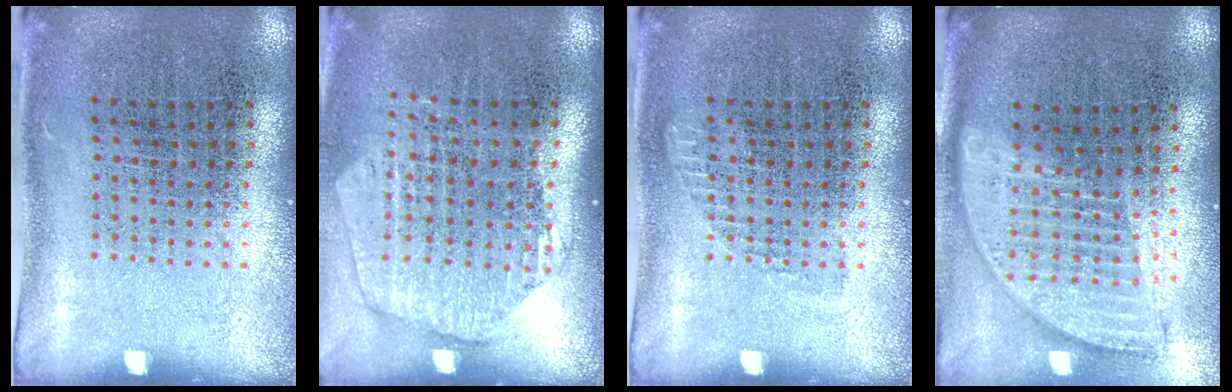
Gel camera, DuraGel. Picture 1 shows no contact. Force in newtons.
{"total": 1.6, "press": 1.4, "slide": 0.7}
{"total": 0.5, "press": 0.5, "slide": 0.2}
{"total": 1.8, "press": 1.5, "slide": 1.0}